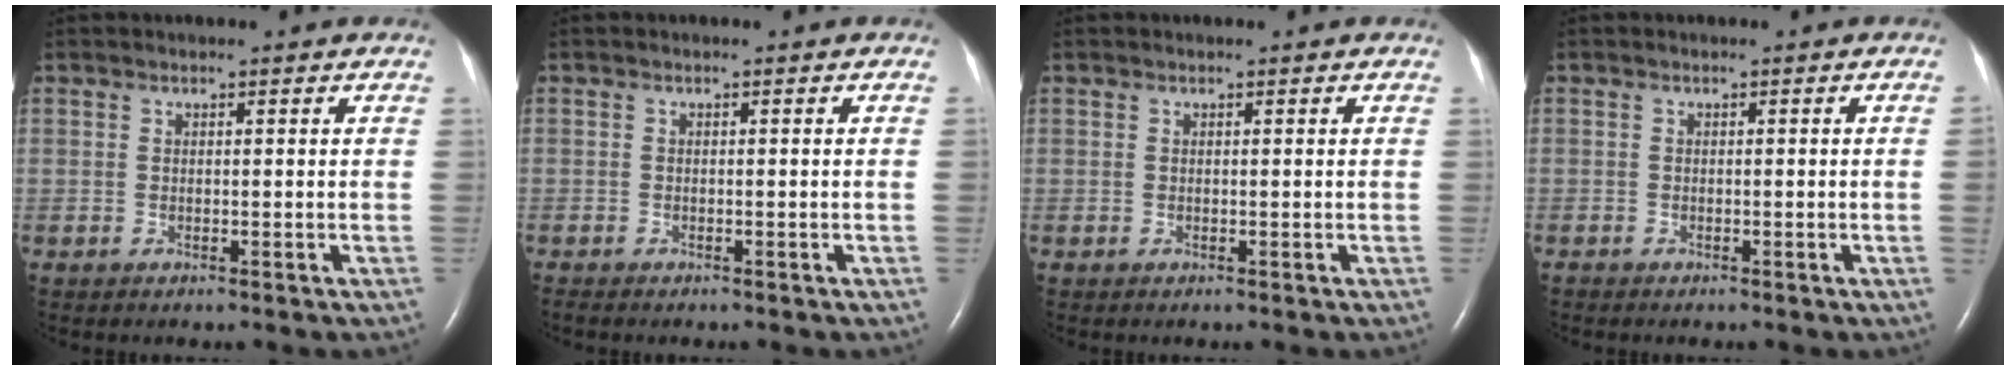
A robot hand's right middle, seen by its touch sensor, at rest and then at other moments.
{"total": 0.7, "force": [-0.6, -0.1, 0.4], "torque": [-0.006, 0.002, -0.012]}
{"total": 0.0}
{"total": 0.9, "force": [-0.3, -0.4, 0.7], "torque": [0.000, 0.004, -0.009]}